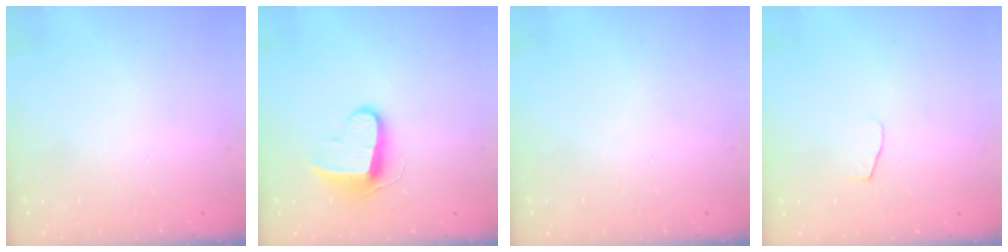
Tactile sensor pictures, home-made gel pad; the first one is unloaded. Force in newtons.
{"total": 9.3, "press": 9.3, "slide": 0.0}
{"total": 0.0}
{"total": 4.2, "press": 4.1, "slide": 0.4}